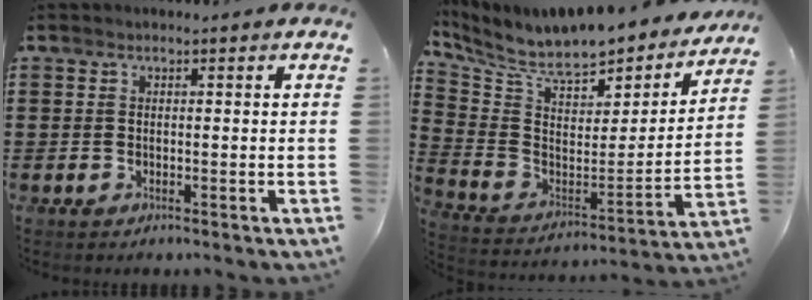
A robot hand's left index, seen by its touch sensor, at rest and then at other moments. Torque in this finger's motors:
{"motor_torque": [1.59, -0.54, 0.56, 0.21]}